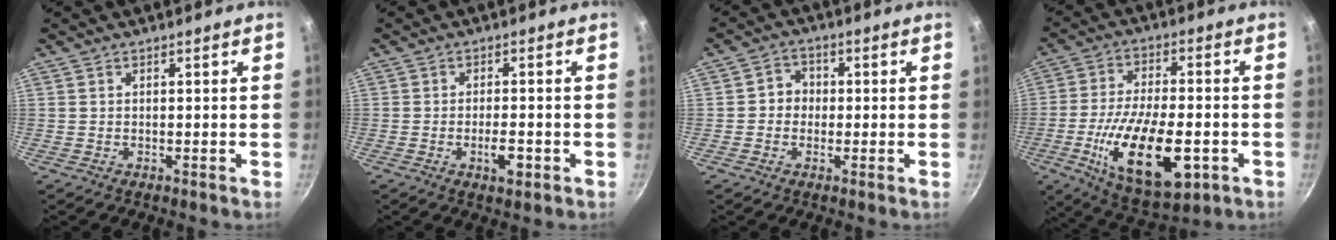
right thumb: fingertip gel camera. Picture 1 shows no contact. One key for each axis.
{"total": 4.3, "fx": -1.6, "fy": 1.6, "fz": 3.6, "tx": -0.051, "ty": 0.008, "tz": -0.025}
{"total": 4.4, "fx": -0.2, "fy": 4.0, "fz": 1.8, "tx": 0.000, "ty": 0.011, "tz": -0.011}
{"total": 20.1, "fx": -5.8, "fy": 9.0, "fz": 17.0, "tx": -0.286, "ty": 0.010, "tz": -0.091}